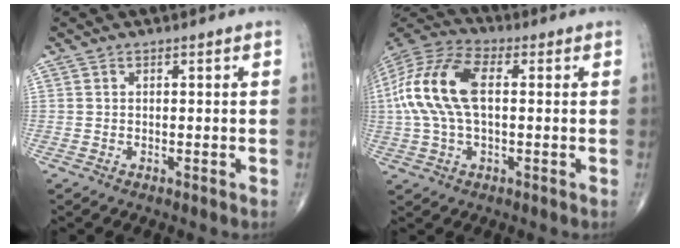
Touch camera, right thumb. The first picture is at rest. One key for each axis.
{"total": 15.7, "fx": 1.5, "fy": 8.2, "fz": 13.3, "tx": -0.291, "ty": 0.029, "tz": 0.022}